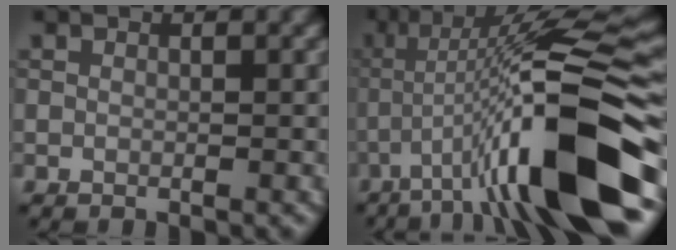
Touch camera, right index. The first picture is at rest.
{"total": 13.4, "force": [-4.7, 2.1, 12.3], "torque": [-0.199, 0.015, -0.079]}